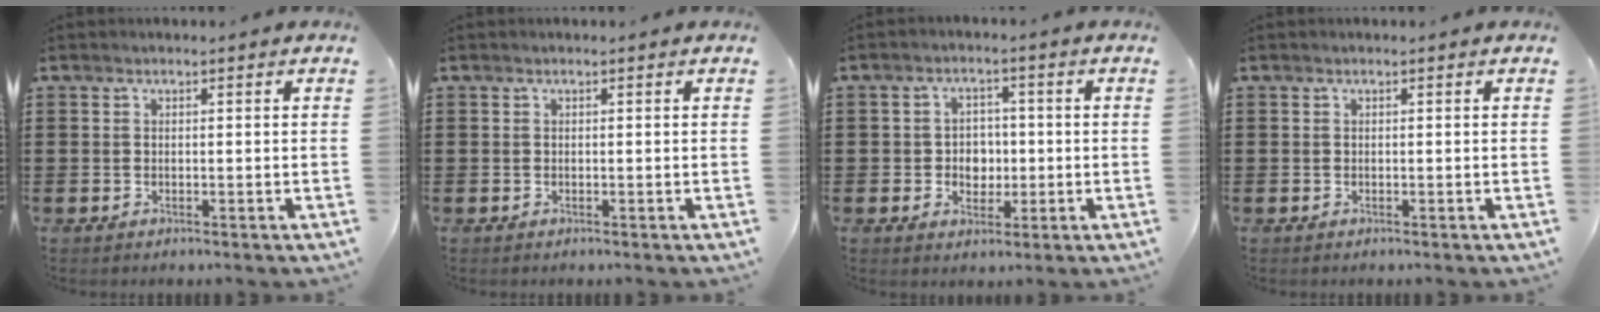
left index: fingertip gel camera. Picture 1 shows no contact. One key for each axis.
{"total": 0.0}
{"total": 3.9, "fx": -0.4, "fy": 3.3, "fz": 2.0, "tx": -0.033, "ty": 0.001, "tz": -0.015}
{"total": 0.0}